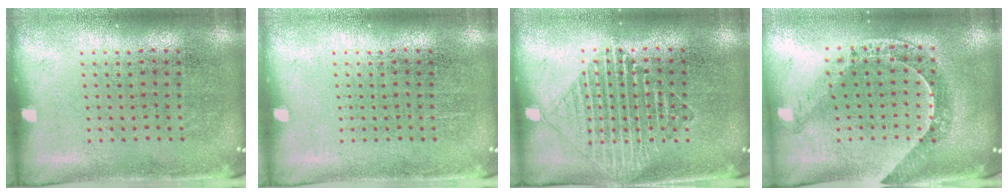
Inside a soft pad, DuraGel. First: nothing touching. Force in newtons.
{"total": 0.0}
{"total": 1.4, "press": 1.3, "slide": 0.3}
{"total": 1.2, "press": 1.1, "slide": 0.3}